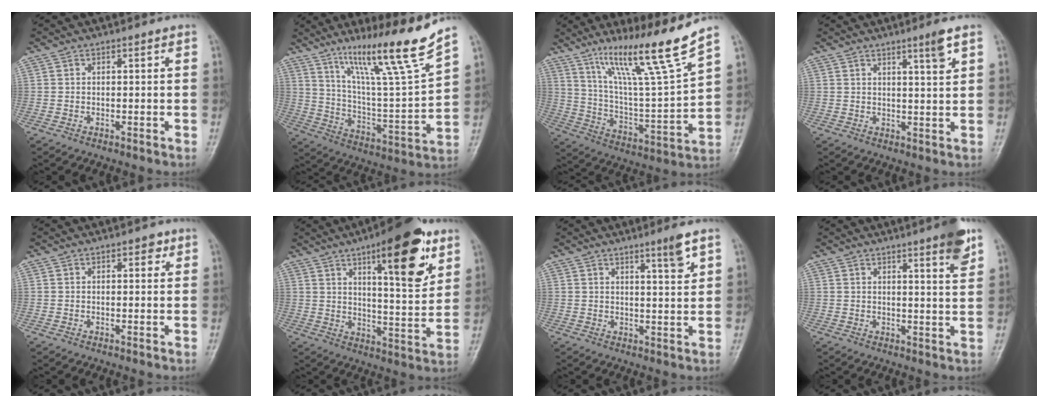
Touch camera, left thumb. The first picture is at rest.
{"total": 19.6, "force": [13.4, 0.6, 14.3], "torque": [-0.211, -0.073, 0.231]}
{"total": 18.9, "force": [12.7, 0.2, 13.9], "torque": [-0.216, -0.068, 0.224]}
{"total": 4.0, "force": [2.4, 0.0, 3.2], "torque": [-0.051, -0.017, 0.043]}
{"total": 2.0, "force": [1.0, 1.1, 1.4], "torque": [-0.007, 0.000, 0.010]}
{"total": 17.2, "force": [8.9, 5.0, 13.8], "torque": [-0.169, -0.044, 0.131]}
{"total": 4.5, "force": [2.8, 0.2, 3.5], "torque": [-0.052, -0.023, 0.047]}
{"total": 4.4, "force": [2.8, 0.5, 3.3], "torque": [-0.036, -0.016, 0.035]}